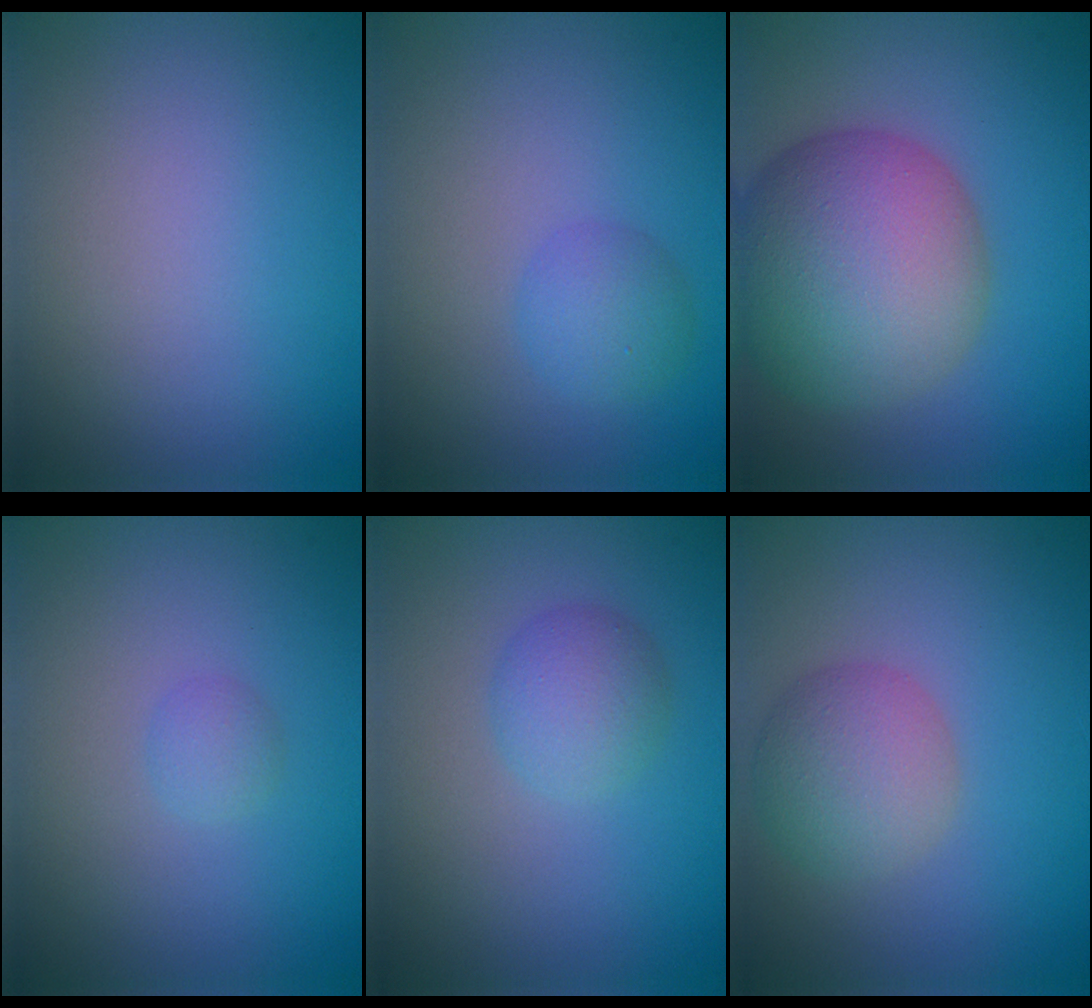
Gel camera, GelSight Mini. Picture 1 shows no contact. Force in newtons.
{"total": 2.2, "press": 2.2, "slide": 0.0}
{"total": 12.0, "press": 12.0, "slide": 0.5}
{"total": 1.0, "press": 1.0, "slide": 0.1}
{"total": 2.7, "press": 2.7, "slide": 0.1}
{"total": 4.4, "press": 4.3, "slide": 0.2}